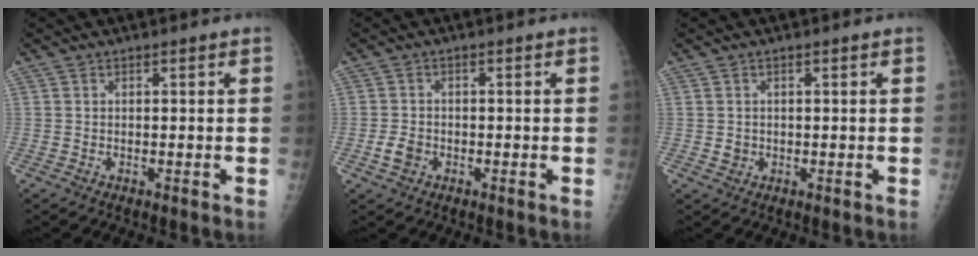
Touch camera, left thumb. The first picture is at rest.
{"total": 2.9, "force": [-1.1, 2.3, 1.5], "torque": [-0.023, 0.006, -0.017]}
{"total": 1.4, "force": [0.0, 1.3, 0.5], "torque": [-0.003, 0.001, 0.005]}